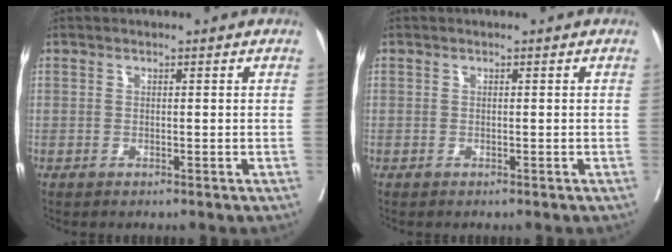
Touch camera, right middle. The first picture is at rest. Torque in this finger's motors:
{"motor_torque": [0.88, -1.26, 0.09, 0.05]}